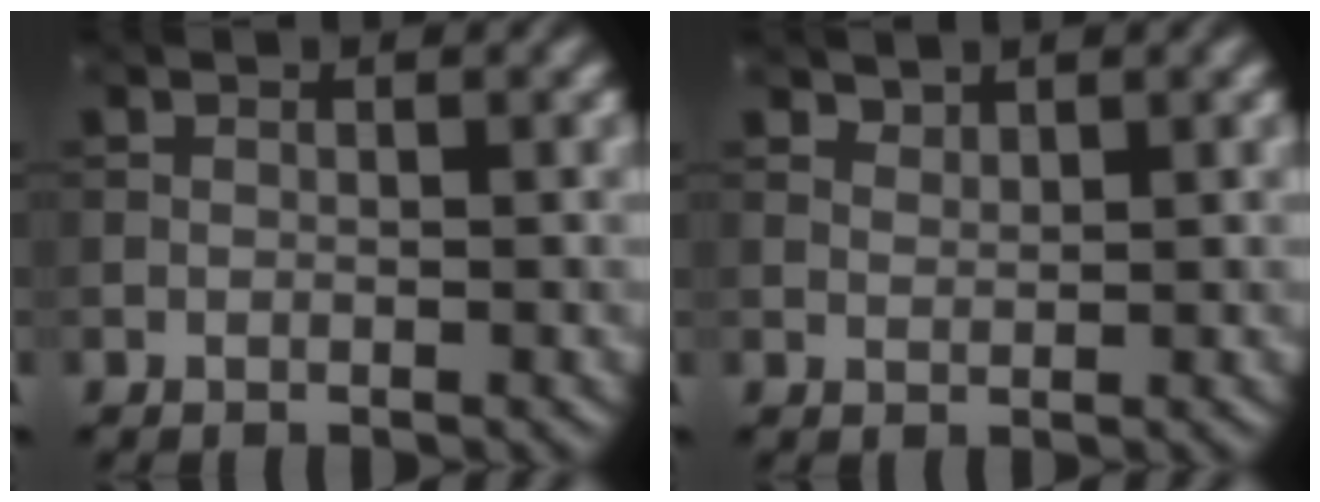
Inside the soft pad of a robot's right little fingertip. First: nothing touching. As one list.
[{"total": 1.2, "force": [1.2, 0.2, 0.2], "torque": [-0.008, 0.000, 0.026]}]